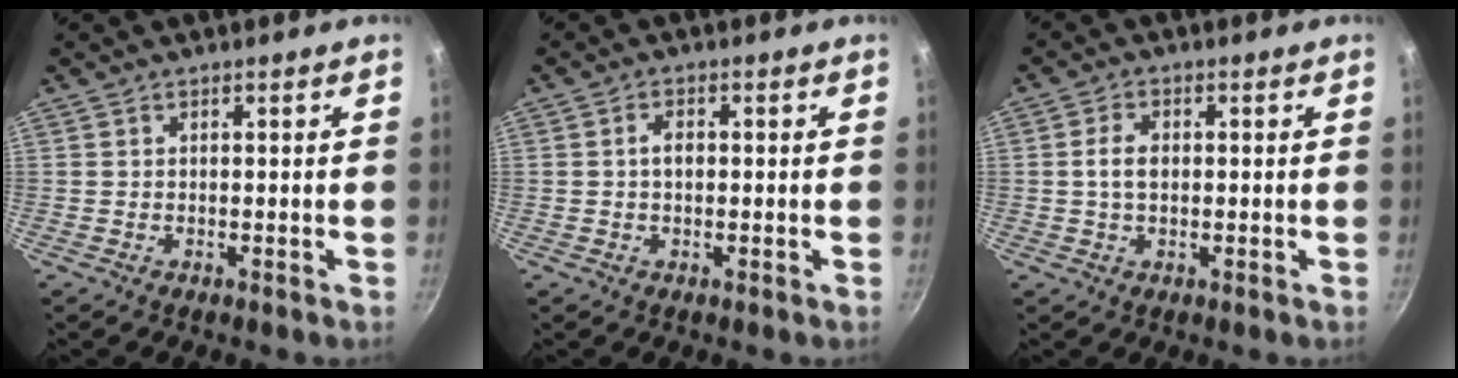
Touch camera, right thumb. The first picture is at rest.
{"total": 2.4, "force": [0.1, 1.5, 1.8], "torque": [-0.025, 0.008, 0.000]}
{"total": 3.9, "force": [0.2, 2.5, 2.9], "torque": [-0.050, 0.008, 0.000]}